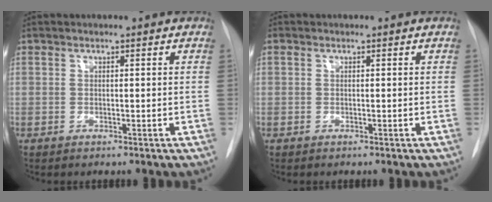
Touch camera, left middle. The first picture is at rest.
{"total": 0.0}